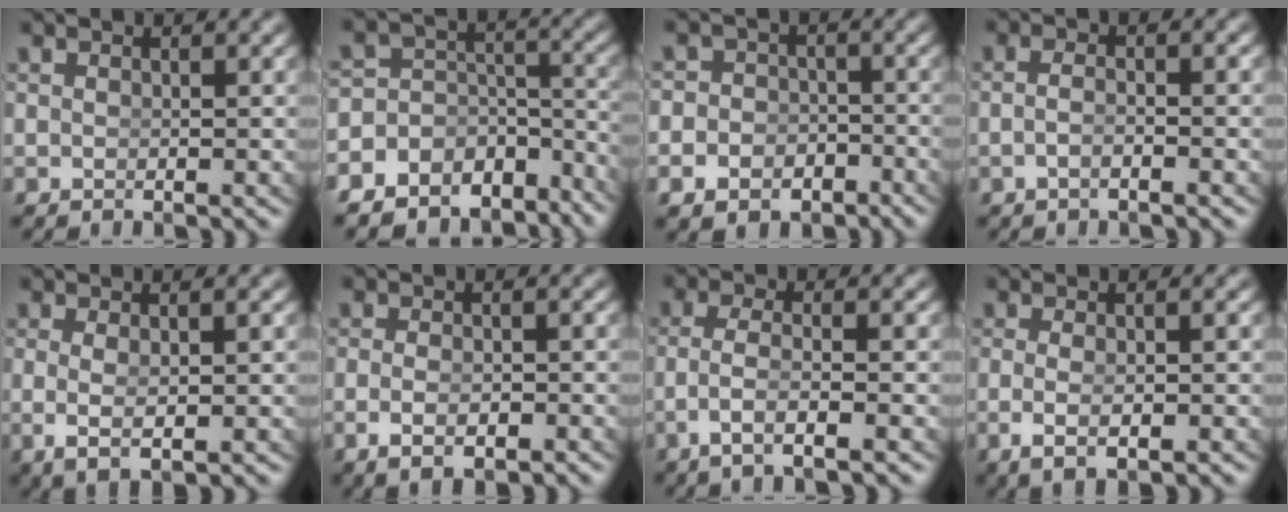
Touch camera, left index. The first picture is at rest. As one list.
[{"total": 12.5, "force": [-7.7, 8.7, 4.6], "torque": [-0.099, -0.040, -0.119]}, {"total": 7.1, "force": [-3.7, 5.9, 1.5], "torque": [-0.022, -0.024, -0.064]}, {"total": 1.7, "force": [-1.1, -0.3, 1.2], "torque": [-0.026, -0.008, -0.015]}, {"total": 3.0, "force": [-0.3, 0.7, 2.9], "torque": [-0.059, -0.016, 0.011]}, {"total": 2.6, "force": [-1.7, 0.6, 2.0], "torque": [-0.044, -0.012, -0.017]}, {"total": 3.6, "force": [-1.7, 0.9, 3.1], "torque": [-0.074, -0.020, -0.019]}, {"total": 2.9, "force": [-1.1, 0.5, 2.7], "torque": [-0.061, -0.015, -0.004]}]